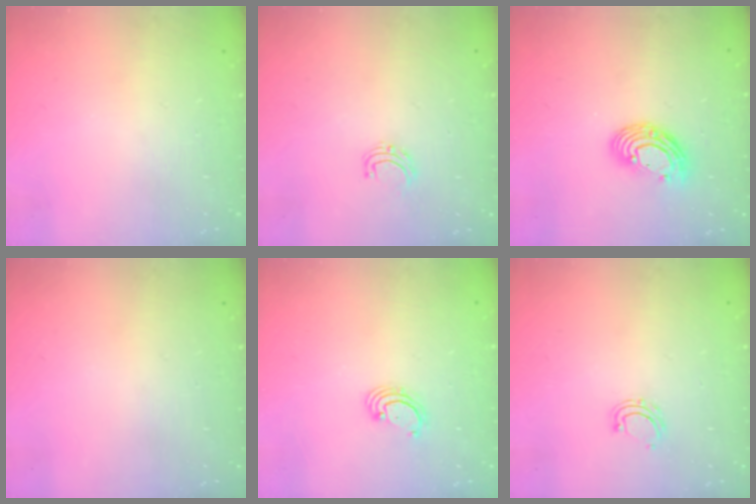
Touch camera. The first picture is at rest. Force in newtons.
{"total": 4.7, "press": 4.7, "slide": 0.3}
{"total": 9.8, "press": 9.8, "slide": 0.6}
{"total": 0.0}
{"total": 2.6, "press": 2.6, "slide": 0.3}
{"total": 5.3, "press": 5.2, "slide": 1.1}